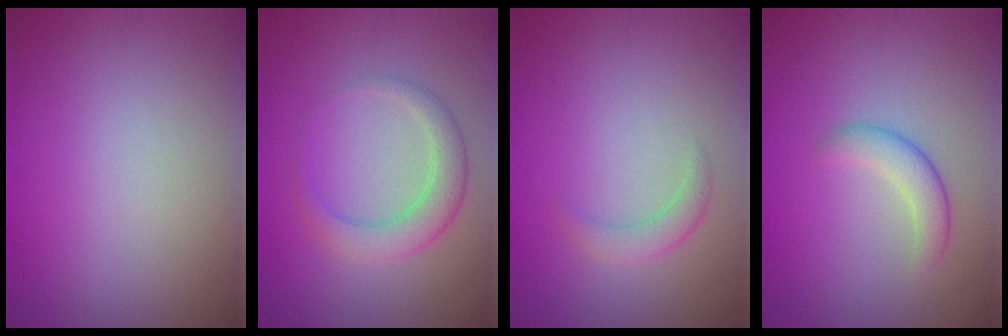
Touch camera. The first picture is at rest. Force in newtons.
{"total": 3.3, "press": 3.3, "slide": 0.2}
{"total": 1.7, "press": 1.7, "slide": 0.1}
{"total": 2.3, "press": 2.3, "slide": 0.1}